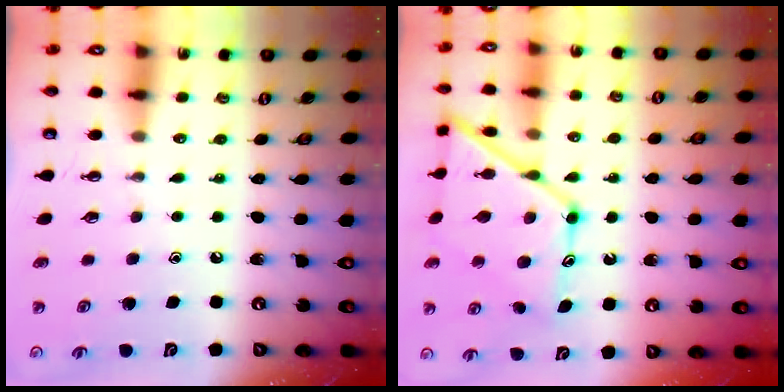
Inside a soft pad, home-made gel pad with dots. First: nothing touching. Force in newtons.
{"total": 16.3, "press": 16.3, "slide": 1.3}